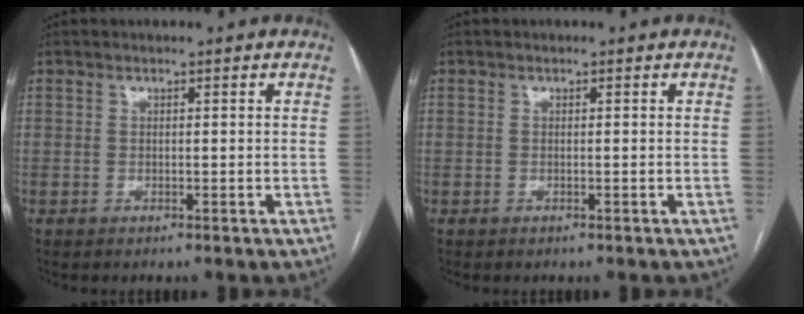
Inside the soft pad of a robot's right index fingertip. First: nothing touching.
{"total": 0.0}